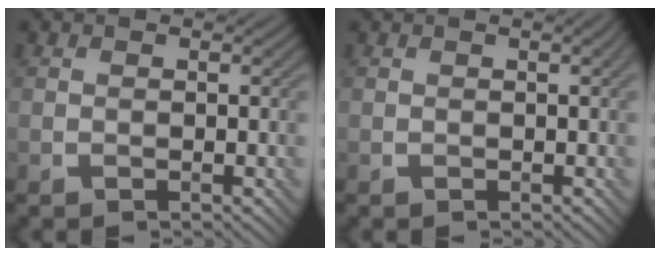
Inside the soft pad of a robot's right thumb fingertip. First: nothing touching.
{"total": 1.0, "force": [0.3, 0.0, 0.9], "torque": [-0.014, 0.006, 0.004]}